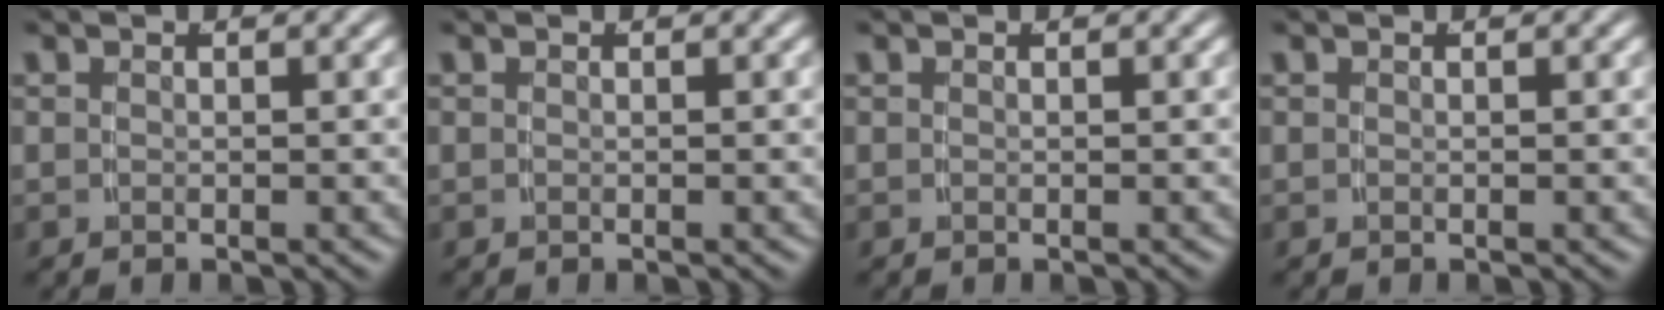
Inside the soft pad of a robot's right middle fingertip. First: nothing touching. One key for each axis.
{"total": 0.0}
{"total": 0.0}
{"total": 0.0}